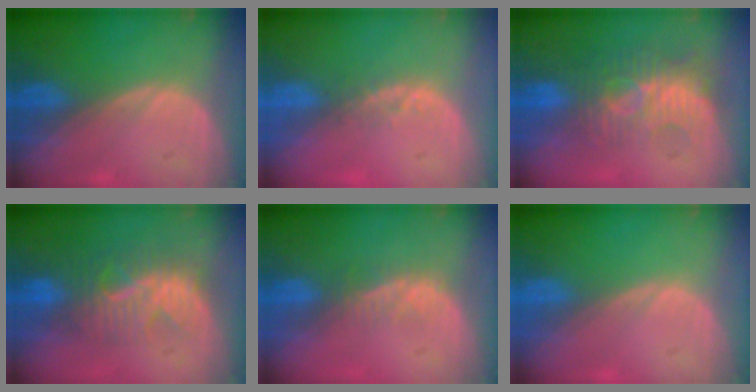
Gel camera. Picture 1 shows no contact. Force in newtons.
{"total": 2.1, "press": 1.8, "slide": 1.1}
{"total": 9.4, "press": 8.5, "slide": 4.1}
{"total": 8.4, "press": 8.0, "slide": 2.4}
{"total": 2.8, "press": 2.3, "slide": 1.7}
{"total": 0.0}